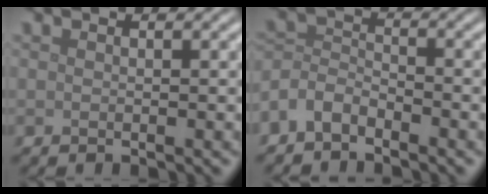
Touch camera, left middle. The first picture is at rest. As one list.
[{"total": 3.1, "force": [-2.4, 1.5, 1.2], "torque": [-0.027, 0.005, -0.062]}]